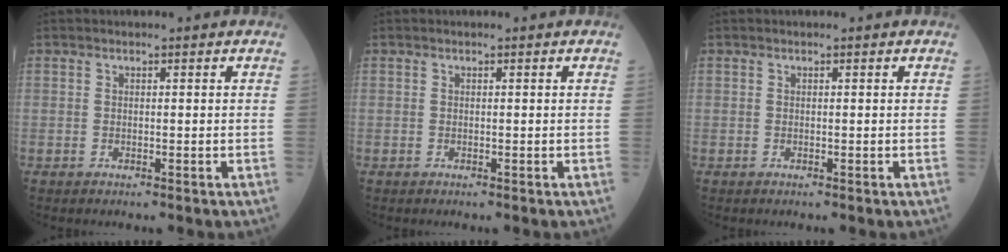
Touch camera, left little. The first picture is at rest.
{"total": 0.0}
{"total": 0.0}